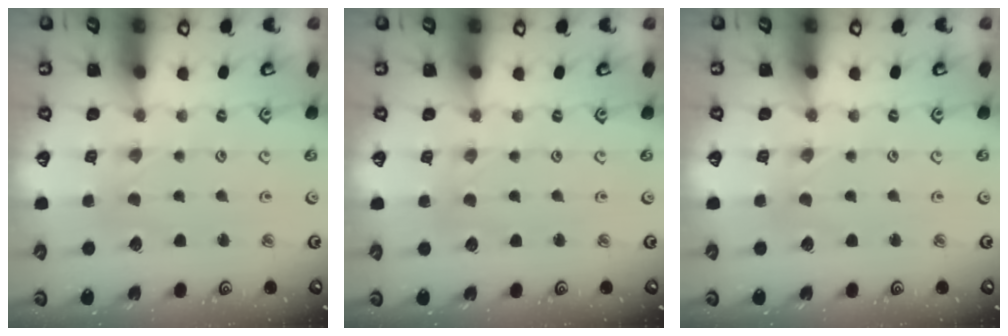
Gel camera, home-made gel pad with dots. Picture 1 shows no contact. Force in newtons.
{"total": 1.0, "press": 1.0, "slide": 0.2}
{"total": 0.0}